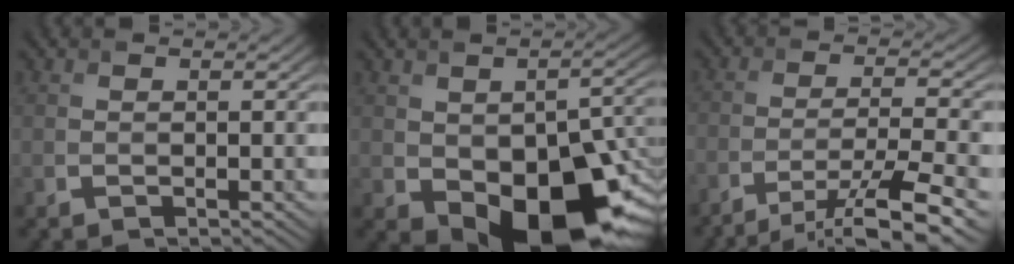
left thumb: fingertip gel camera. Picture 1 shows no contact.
{"total": 15.9, "force": [-5.3, 9.5, 11.7], "torque": [-0.158, -0.045, -0.059]}
{"total": 11.5, "force": [-8.3, 2.2, 7.6], "torque": [-0.135, -0.009, -0.123]}